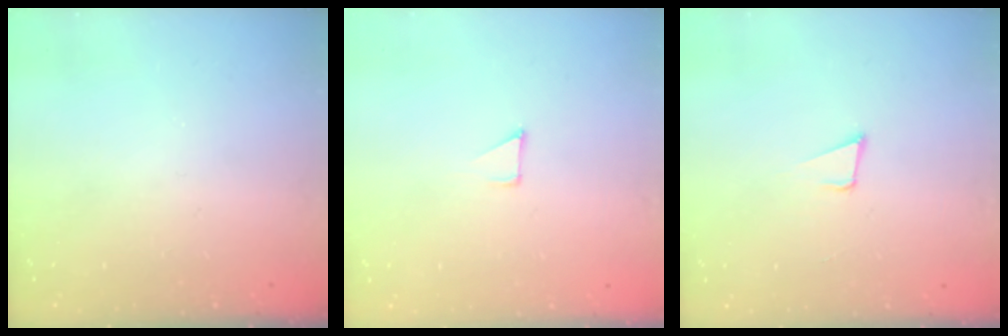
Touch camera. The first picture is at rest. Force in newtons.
{"total": 3.4, "press": 3.4, "slide": 0.3}
{"total": 4.8, "press": 3.9, "slide": 2.7}